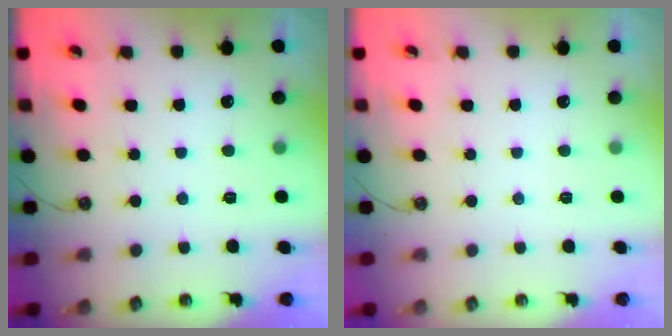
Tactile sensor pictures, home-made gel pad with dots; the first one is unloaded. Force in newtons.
{"total": 0.0}